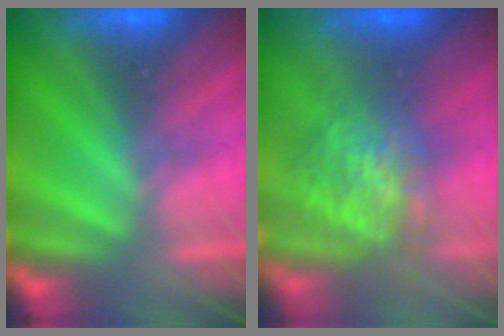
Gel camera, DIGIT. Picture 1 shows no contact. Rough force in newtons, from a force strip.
{"total": 9.4}